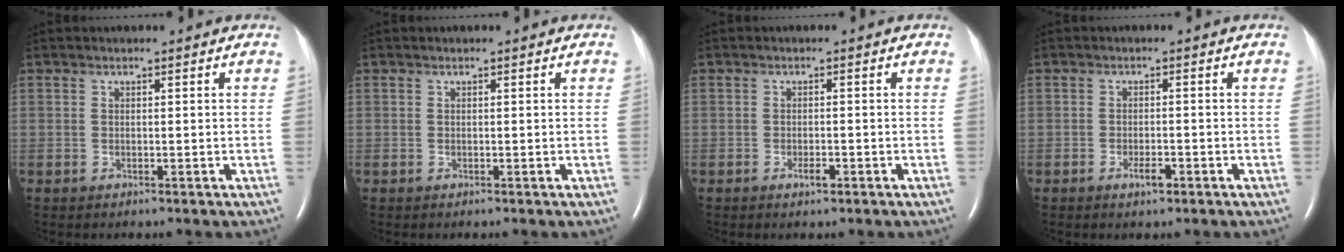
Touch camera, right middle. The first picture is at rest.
{"total": 0.0}
{"total": 1.5, "force": [-0.9, 0.5, 1.1], "torque": [-0.023, -0.001, -0.011]}
{"total": 2.1, "force": [-1.2, 0.6, 1.6], "torque": [-0.031, -0.001, -0.018]}